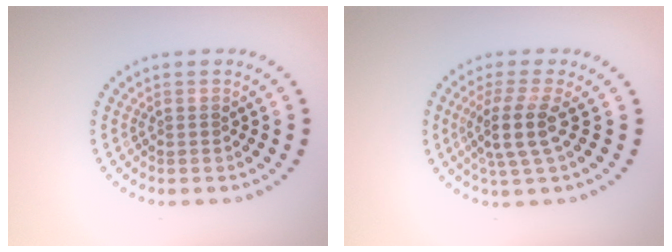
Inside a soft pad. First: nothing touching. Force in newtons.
{"total": 3.3, "press": 2.6, "slide": 2.1}